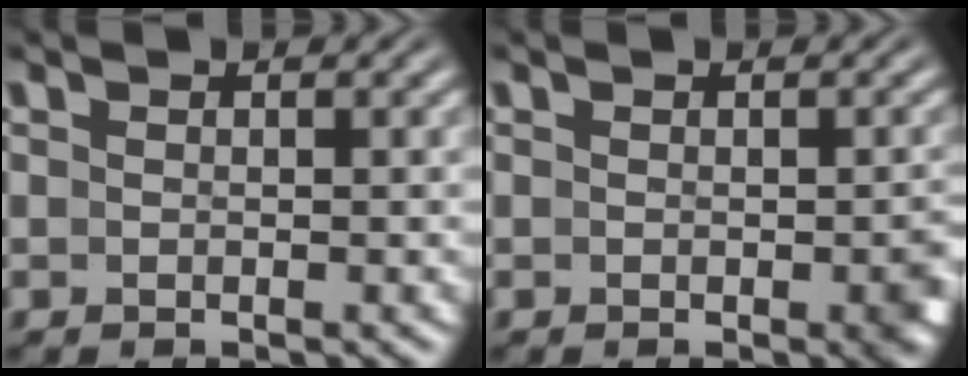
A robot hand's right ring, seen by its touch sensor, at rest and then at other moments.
{"total": 1.9, "force": [-0.6, 0.9, 1.6], "torque": [-0.011, -0.005, -0.010]}